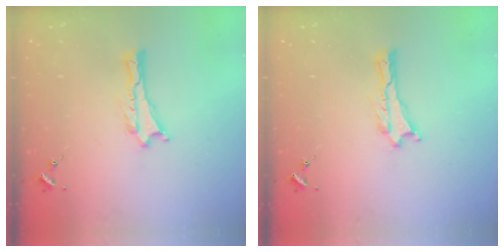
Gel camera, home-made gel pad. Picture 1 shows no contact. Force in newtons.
{"total": 0.0}